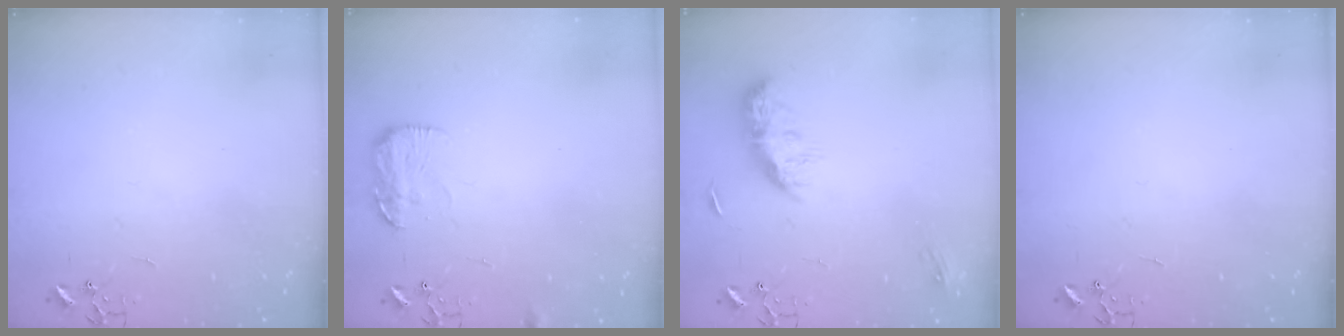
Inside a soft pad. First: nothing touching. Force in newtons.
{"total": 10.3, "press": 10.3, "slide": 0.8}
{"total": 10.4, "press": 10.4, "slide": 0.0}
{"total": 0.0}